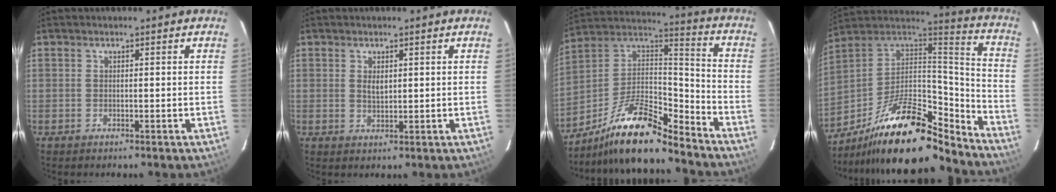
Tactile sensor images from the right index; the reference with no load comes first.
{"total": 2.0, "force": [0.7, 1.0, 1.6], "torque": [-0.027, -0.001, 0.015]}
{"total": 16.8, "force": [-13.0, 4.1, 9.8], "torque": [-0.201, 0.009, -0.241]}
{"total": 23.3, "force": [-16.6, 6.9, 14.8], "torque": [-0.257, 0.001, -0.281]}